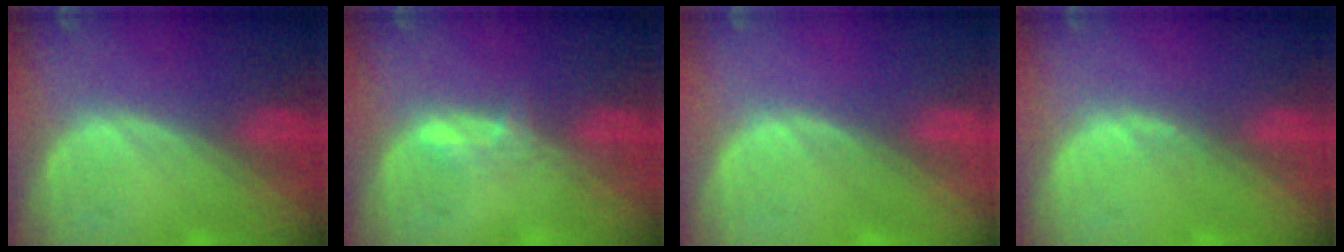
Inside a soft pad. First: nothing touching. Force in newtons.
{"total": 1.7, "press": 1.7, "slide": 0.6}
{"total": 0.0}
{"total": 0.6, "press": 0.5, "slide": 0.3}